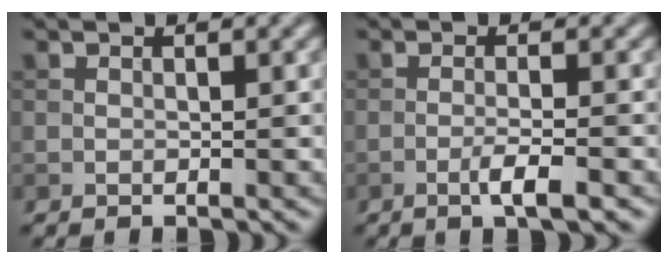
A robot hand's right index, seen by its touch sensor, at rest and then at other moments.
{"total": 2.8, "force": [-1.3, 0.4, 2.5], "torque": [-0.040, 0.006, -0.028]}